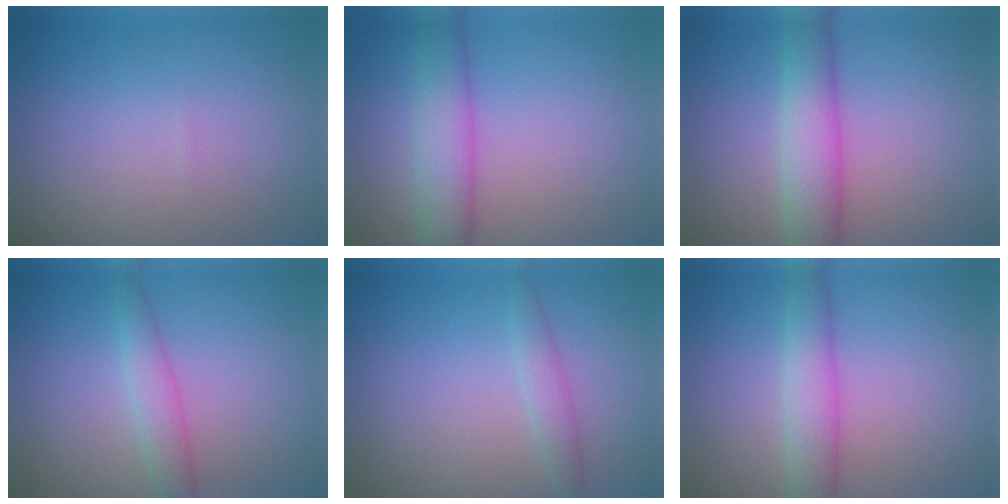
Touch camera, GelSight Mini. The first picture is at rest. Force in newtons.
{"total": 4.8, "press": 4.8, "slide": 0.2}
{"total": 5.0, "press": 5.0, "slide": 0.2}
{"total": 2.5, "press": 2.5, "slide": 0.1}
{"total": 1.6, "press": 1.6, "slide": 0.1}
{"total": 3.6, "press": 3.6, "slide": 0.1}